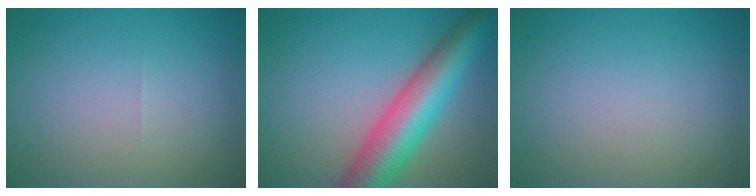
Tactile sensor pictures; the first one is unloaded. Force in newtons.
{"total": 9.3, "press": 9.3, "slide": 0.2}
{"total": 0.0}